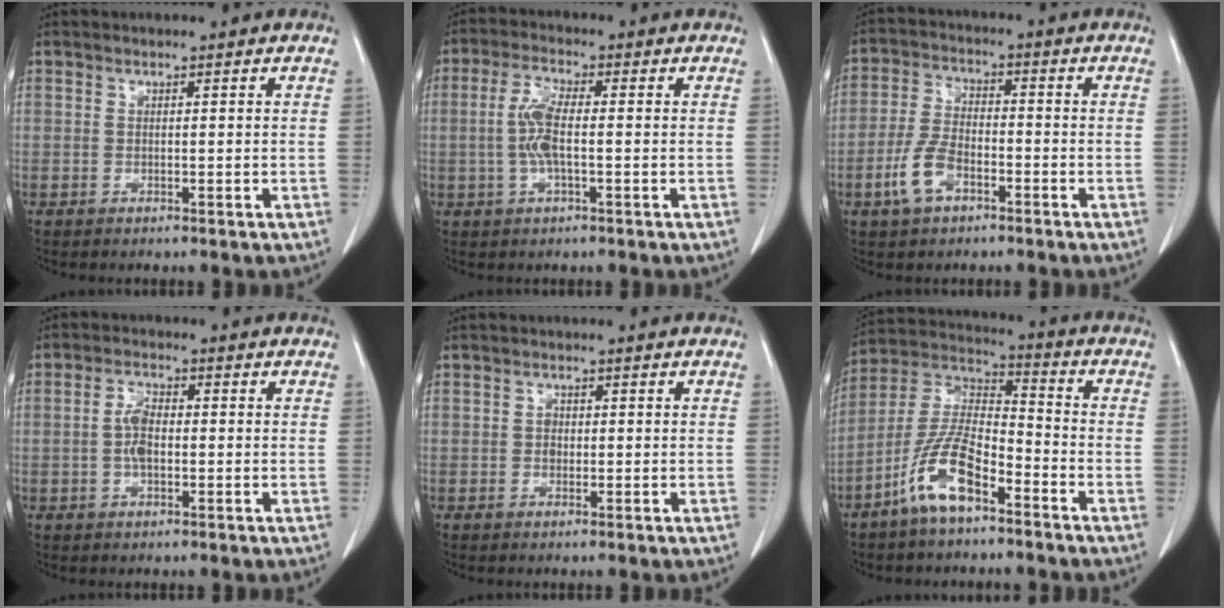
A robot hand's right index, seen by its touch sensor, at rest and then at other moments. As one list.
[{"total": 5.6, "force": [-0.5, 1.2, 5.5], "torque": [-0.124, 0.004, -0.014]}, {"total": 6.7, "force": [-3.2, 3.4, 4.8], "torque": [-0.107, 0.006, -0.064]}, {"total": 3.9, "force": [-0.4, 1.7, 3.5], "torque": [-0.077, 0.005, -0.013]}, {"total": 1.3, "force": [-0.1, 1.0, 0.7], "torque": [-0.012, 0.003, -0.003]}, {"total": 11.2, "force": [-6.5, 3.5, 8.4], "torque": [-0.175, 0.004, -0.127]}]